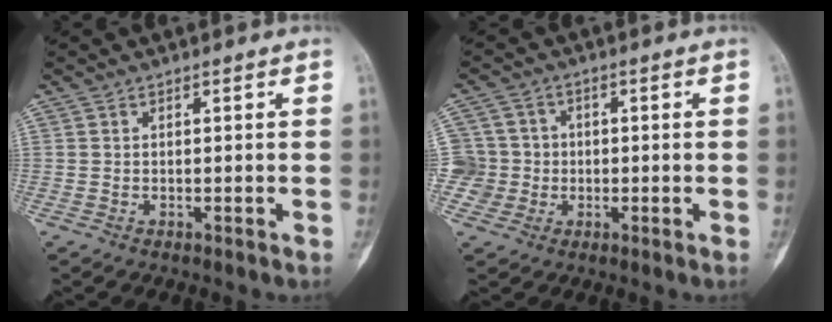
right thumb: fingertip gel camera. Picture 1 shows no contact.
{"total": 6.7, "force": [-0.9, 6.6, 0.2], "torque": [0.021, 0.018, -0.020]}